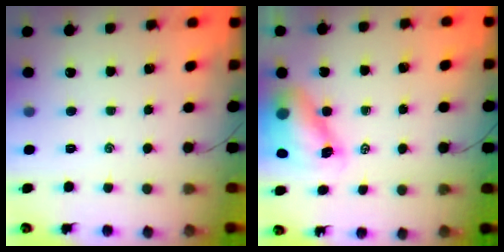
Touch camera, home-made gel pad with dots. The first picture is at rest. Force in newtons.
{"total": 8.2, "press": 8.0, "slide": 1.5}